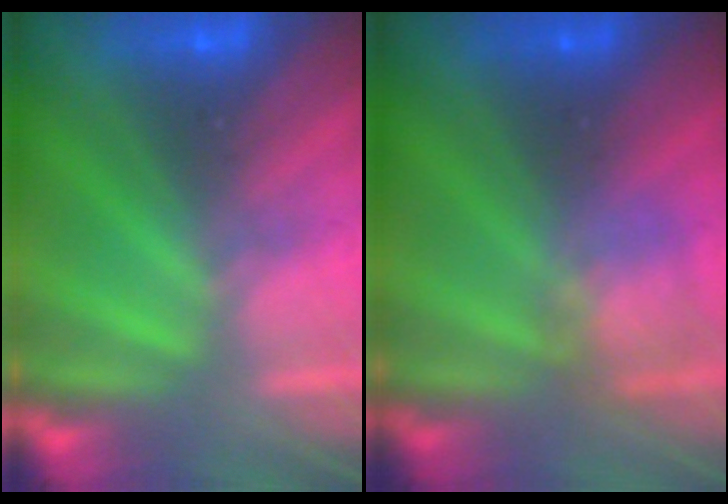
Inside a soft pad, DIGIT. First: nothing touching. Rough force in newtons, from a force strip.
{"total": 2.4}